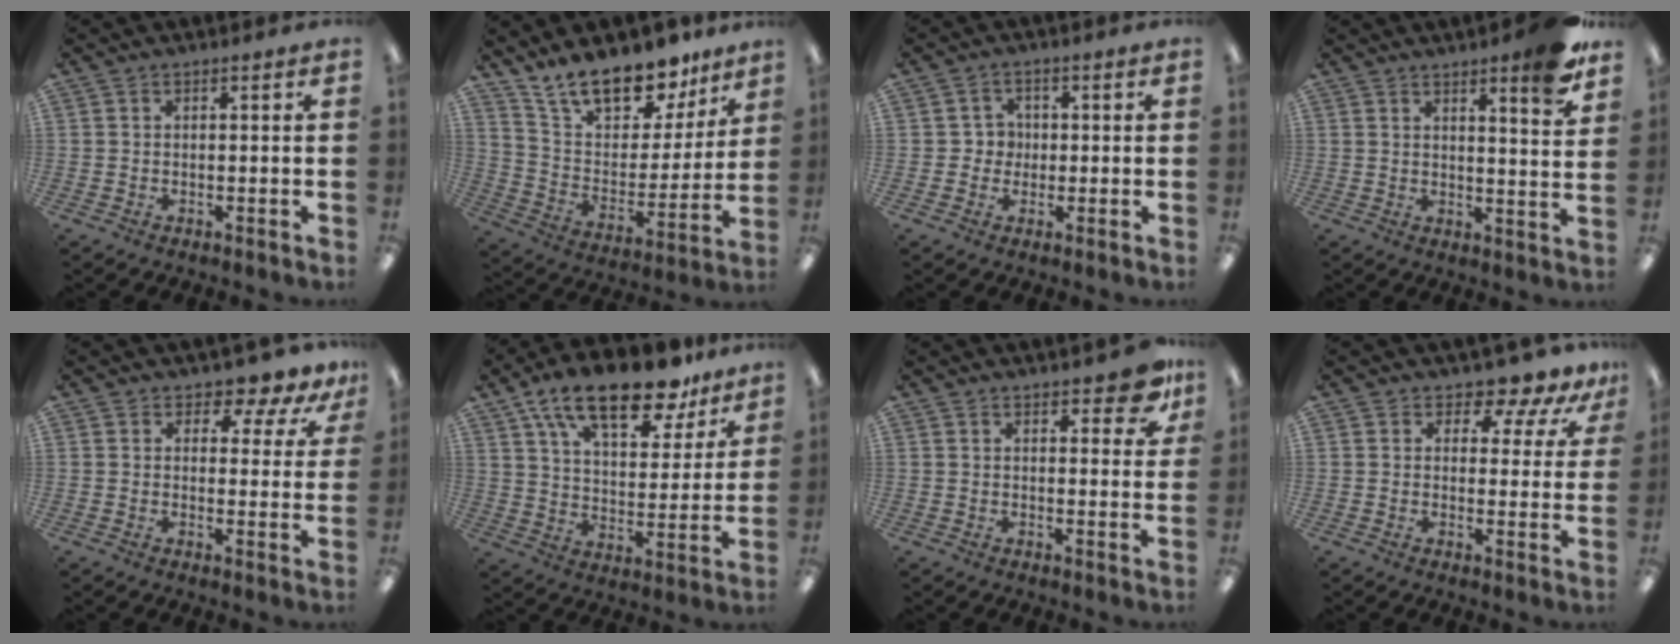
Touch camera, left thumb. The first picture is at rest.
{"total": 17.3, "force": [14.2, 7.4, 6.6], "torque": [-0.119, -0.100, 0.255]}
{"total": 3.8, "force": [-0.1, 3.7, 0.8], "torque": [-0.025, 0.012, -0.006]}
{"total": 8.5, "force": [6.2, 1.2, 5.8], "torque": [-0.069, -0.040, 0.096]}
{"total": 5.7, "force": [4.8, 2.3, 2.1], "torque": [-0.028, -0.034, 0.082]}
{"total": 18.6, "force": [13.3, 7.0, 11.0], "torque": [-0.182, -0.074, 0.226]}
{"total": 7.4, "force": [5.3, 2.6, 4.5], "torque": [-0.043, -0.029, 0.086]}
{"total": 7.3, "force": [6.3, 2.4, 2.7], "torque": [-0.038, -0.045, 0.111]}